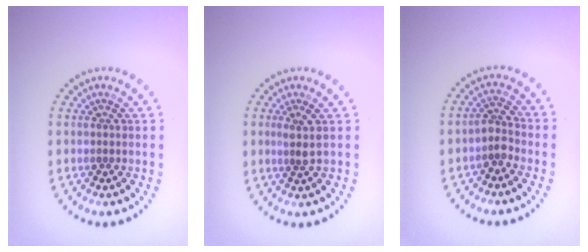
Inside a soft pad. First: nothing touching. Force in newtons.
{"total": 1.5, "press": 1.2, "slide": 1.0}
{"total": 1.9, "press": 1.5, "slide": 1.2}